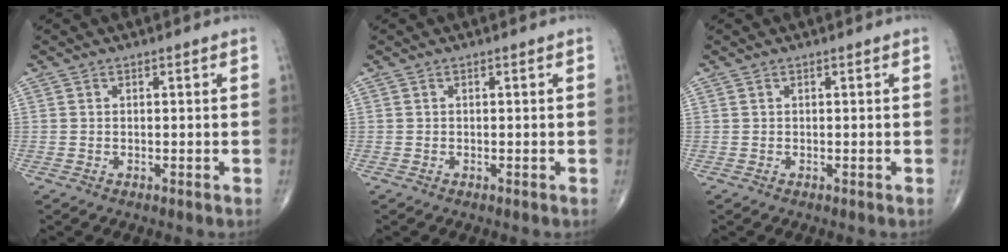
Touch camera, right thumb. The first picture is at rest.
{"total": 0.0}
{"total": 0.0}